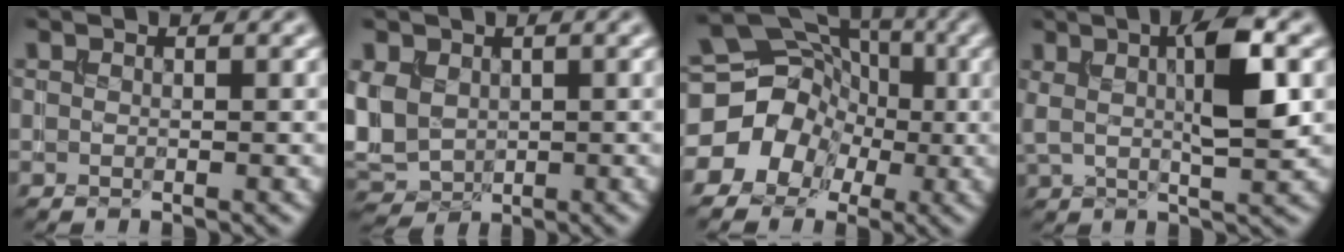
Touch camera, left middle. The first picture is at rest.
{"total": 5.2, "force": [0.2, 4.0, 3.3], "torque": [-0.085, -0.001, -0.002]}
{"total": 11.1, "force": [-2.2, 10.2, 3.7], "torque": [-0.068, 0.024, -0.068]}
{"total": 6.2, "force": [1.5, 1.5, 5.8], "torque": [-0.096, 0.004, 0.025]}